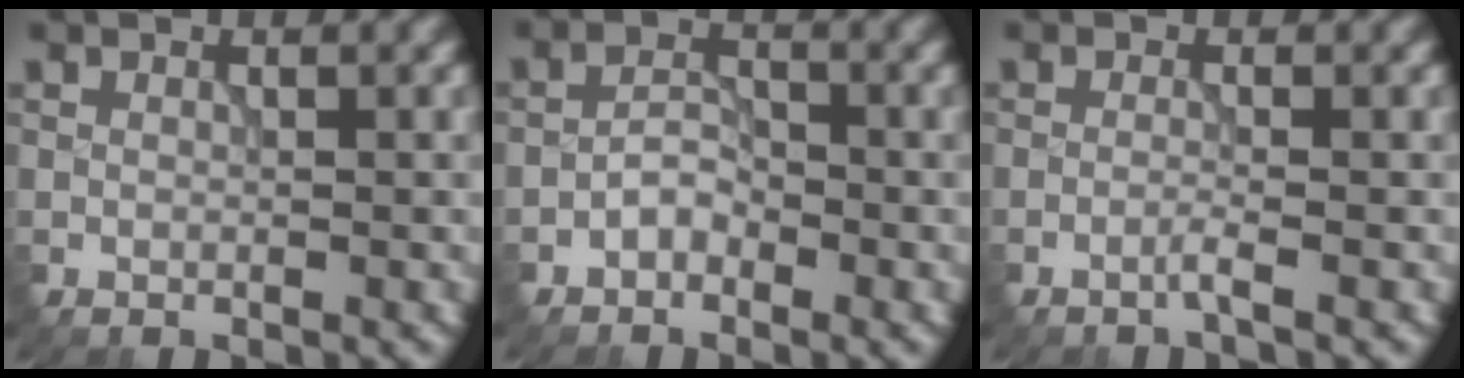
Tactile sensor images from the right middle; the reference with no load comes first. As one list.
[{"total": 1.7, "force": [-1.2, 0.9, 0.8], "torque": [-0.012, 0.007, -0.026]}, {"total": 0.9, "force": [-0.5, 0.0, 0.7], "torque": [-0.008, 0.000, -0.018]}]